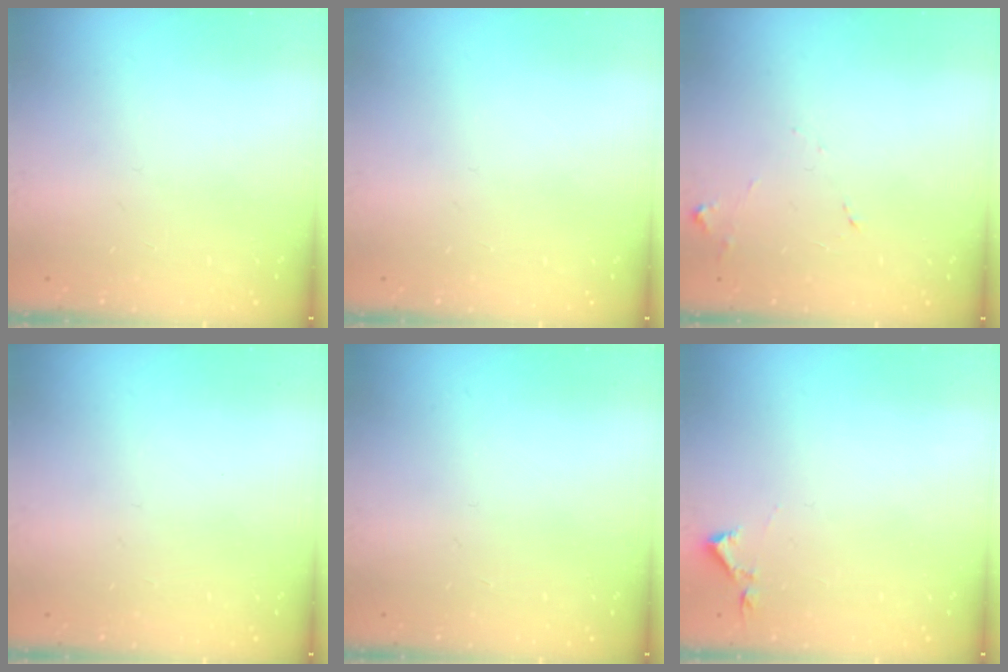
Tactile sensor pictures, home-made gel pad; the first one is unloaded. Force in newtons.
{"total": 0.0}
{"total": 7.6, "press": 7.6, "slide": 0.6}
{"total": 0.0}
{"total": 0.0}
{"total": 2.9, "press": 2.9, "slide": 0.5}